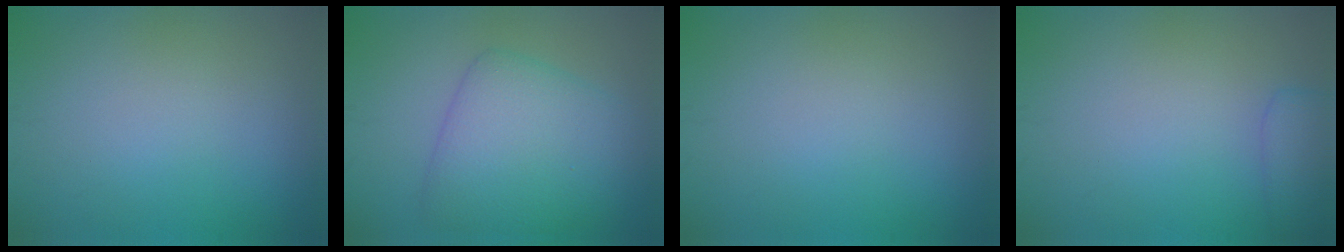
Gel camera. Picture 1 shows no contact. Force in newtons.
{"total": 6.1, "press": 6.1, "slide": 0.2}
{"total": 0.0}
{"total": 2.3, "press": 2.3, "slide": 0.2}